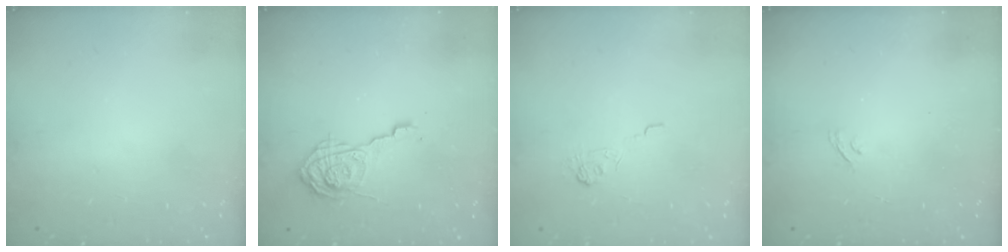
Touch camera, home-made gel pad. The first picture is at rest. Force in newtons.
{"total": 11.2, "press": 11.2, "slide": 1.3}
{"total": 2.5, "press": 2.1, "slide": 1.4}
{"total": 2.2, "press": 1.9, "slide": 1.1}